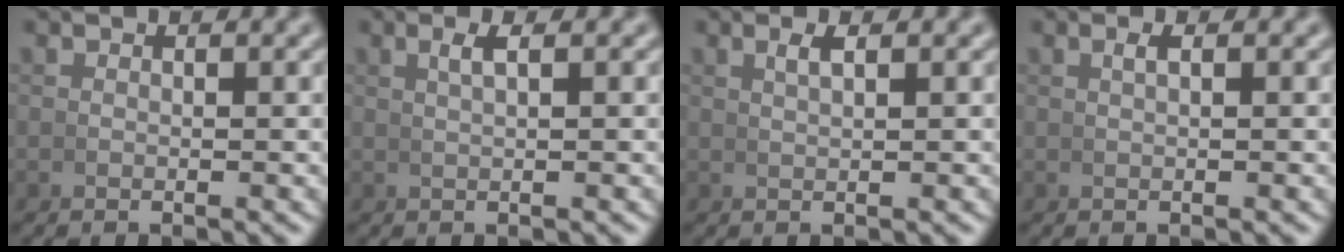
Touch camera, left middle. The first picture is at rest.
{"total": 1.5, "force": [0.7, 0.0, 1.3], "torque": [-0.022, 0.006, 0.014]}
{"total": 1.3, "force": [0.7, 0.0, 1.1], "torque": [-0.018, 0.004, 0.015]}
{"total": 0.8, "force": [0.2, 0.1, 0.8], "torque": [-0.013, 0.005, 0.004]}